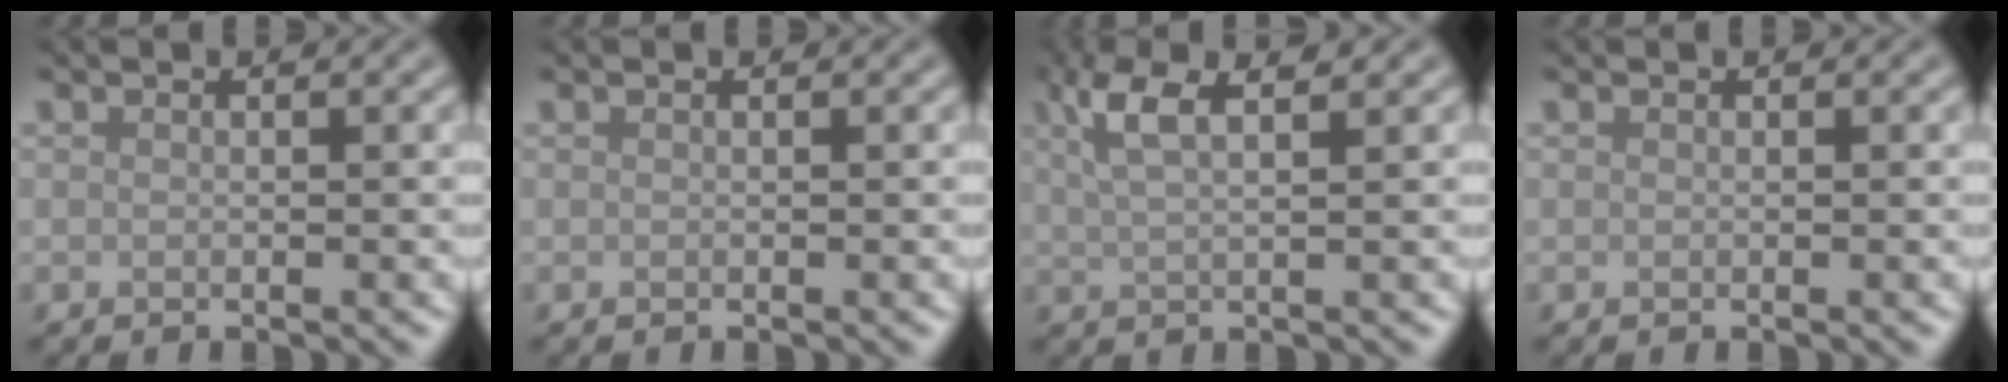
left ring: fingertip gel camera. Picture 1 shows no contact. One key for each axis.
{"total": 0.0}
{"total": 4.2, "fx": 2.1, "fy": 1.1, "fz": 3.4, "tx": -0.059, "ty": 0.007, "tz": 0.038}
{"total": 0.0}